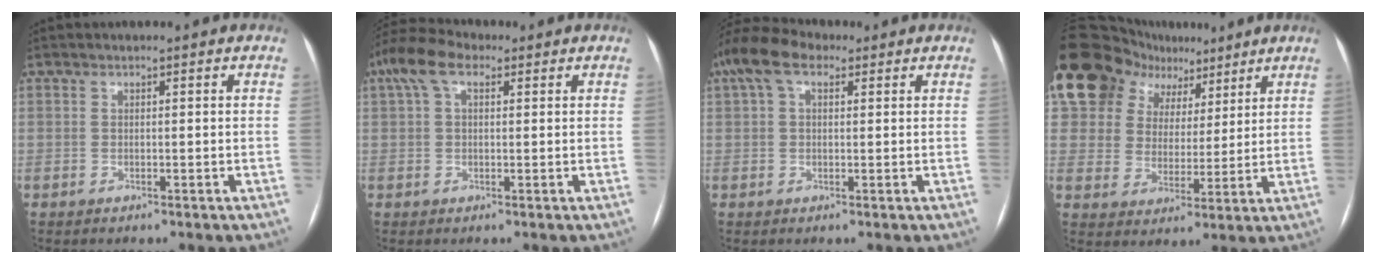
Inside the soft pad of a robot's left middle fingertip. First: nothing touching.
{"total": 6.8, "force": [3.2, 3.3, 5.0], "torque": [-0.116, 0.044, 0.061]}
{"total": 7.3, "force": [3.7, 3.7, 5.0], "torque": [-0.113, 0.047, 0.069]}
{"total": 16.9, "force": [11.0, 11.1, 6.2], "torque": [-0.116, 0.064, 0.191]}